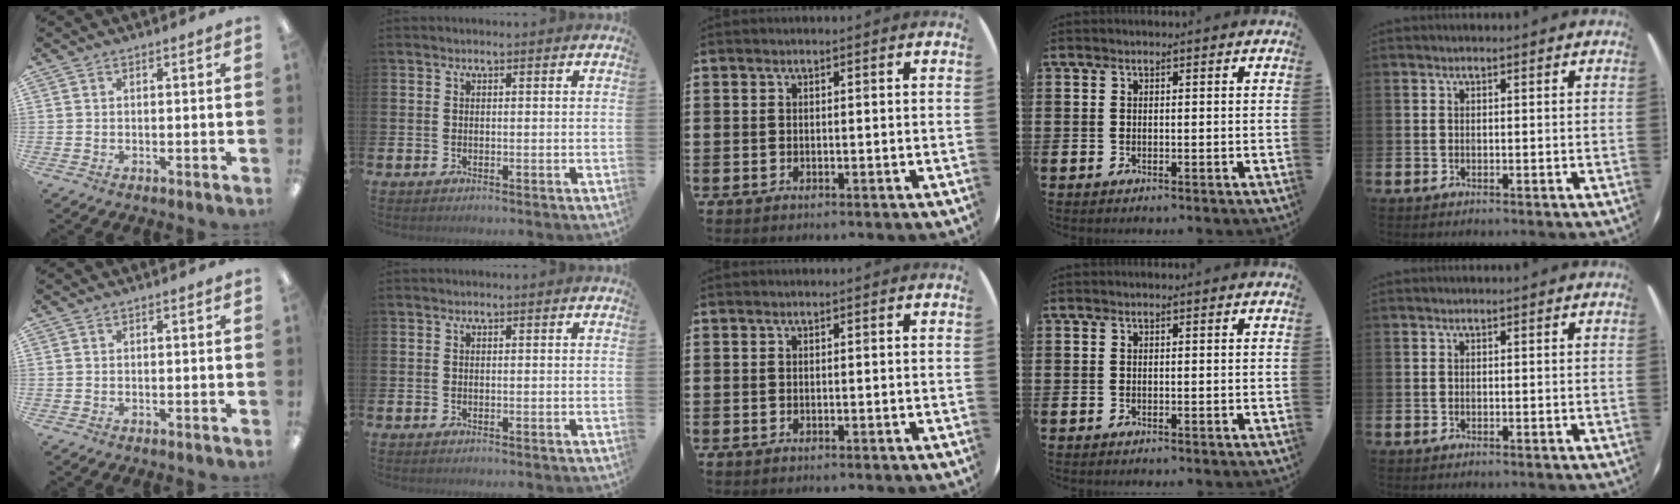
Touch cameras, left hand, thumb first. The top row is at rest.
{}